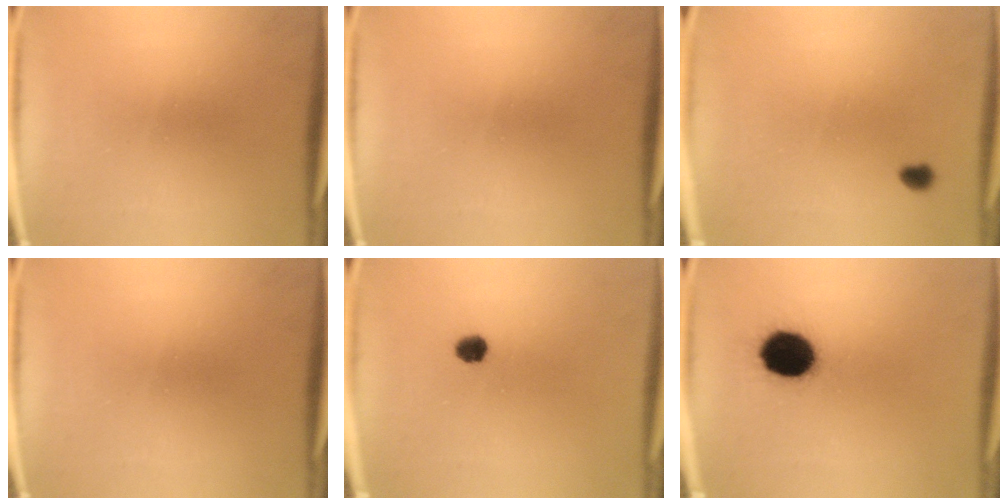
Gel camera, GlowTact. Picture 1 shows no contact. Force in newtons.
{"total": 0.0}
{"total": 1.3}
{"total": 0.0}
{"total": 2.7}
{"total": 12.4}